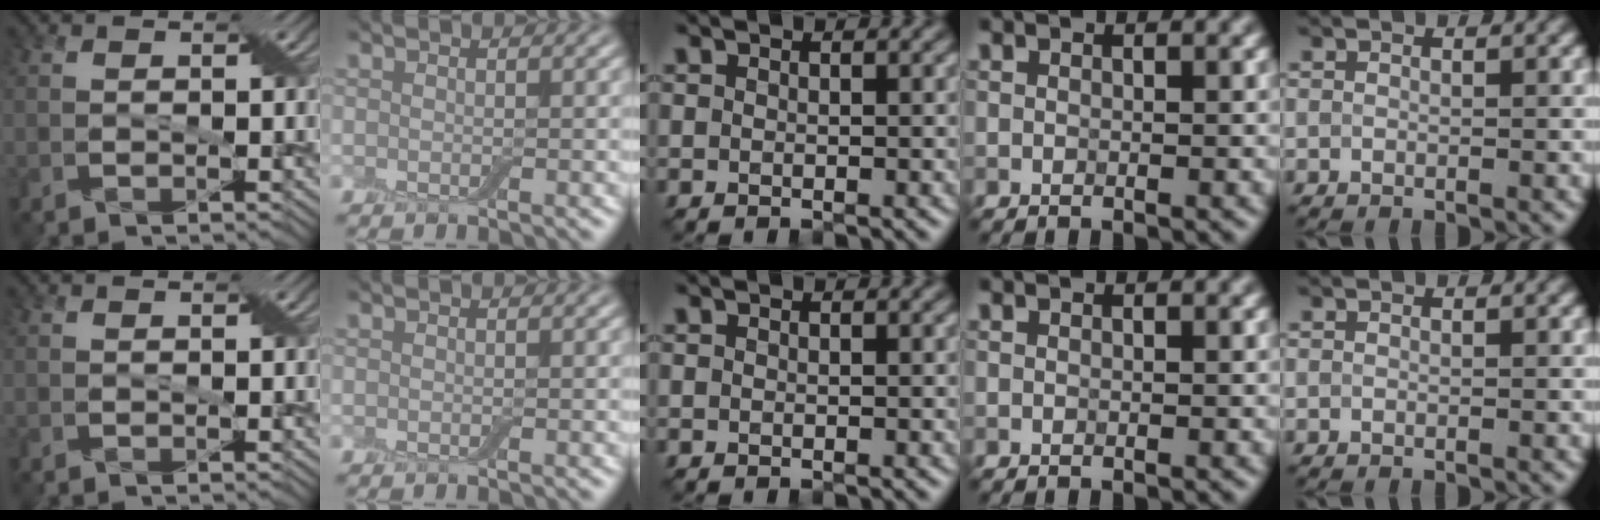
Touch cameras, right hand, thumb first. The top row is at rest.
{}